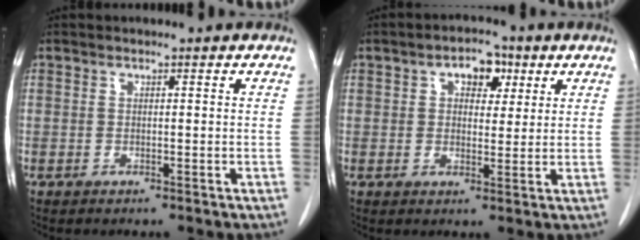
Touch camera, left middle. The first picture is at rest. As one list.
[{"total": 5.2, "force": [2.2, 3.1, 3.5], "torque": [-0.048, 0.017, 0.032]}]